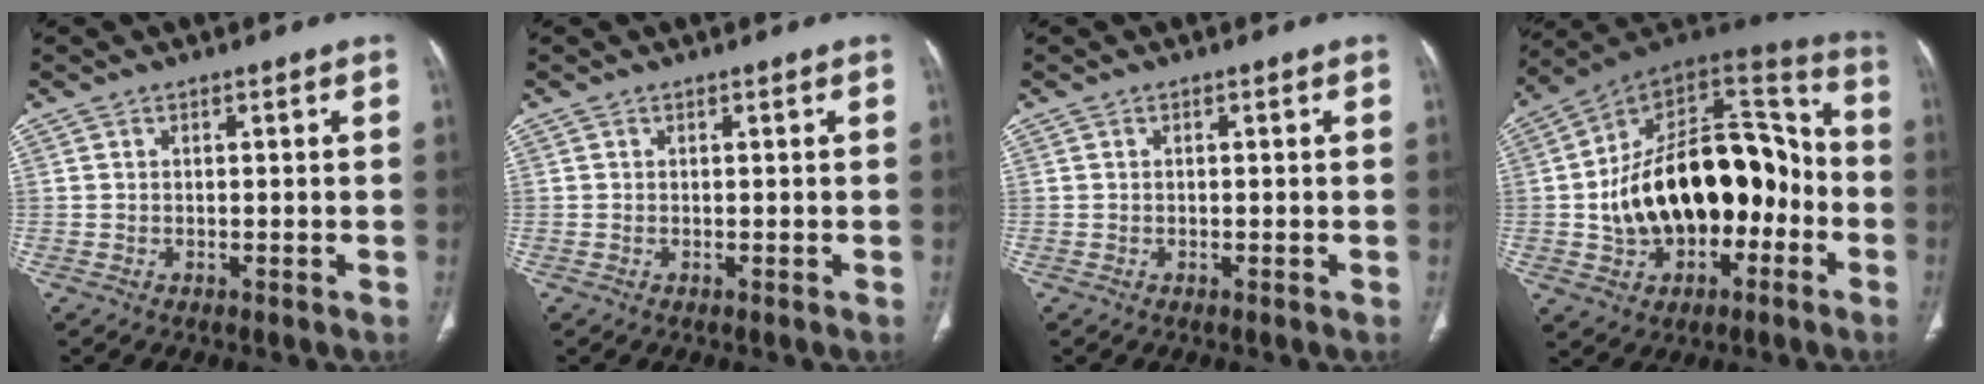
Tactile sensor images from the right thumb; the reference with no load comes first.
{"total": 0.0}
{"total": 0.0}
{"total": 26.7, "force": [-4.4, 16.5, 20.6], "torque": [-0.305, 0.053, -0.061]}